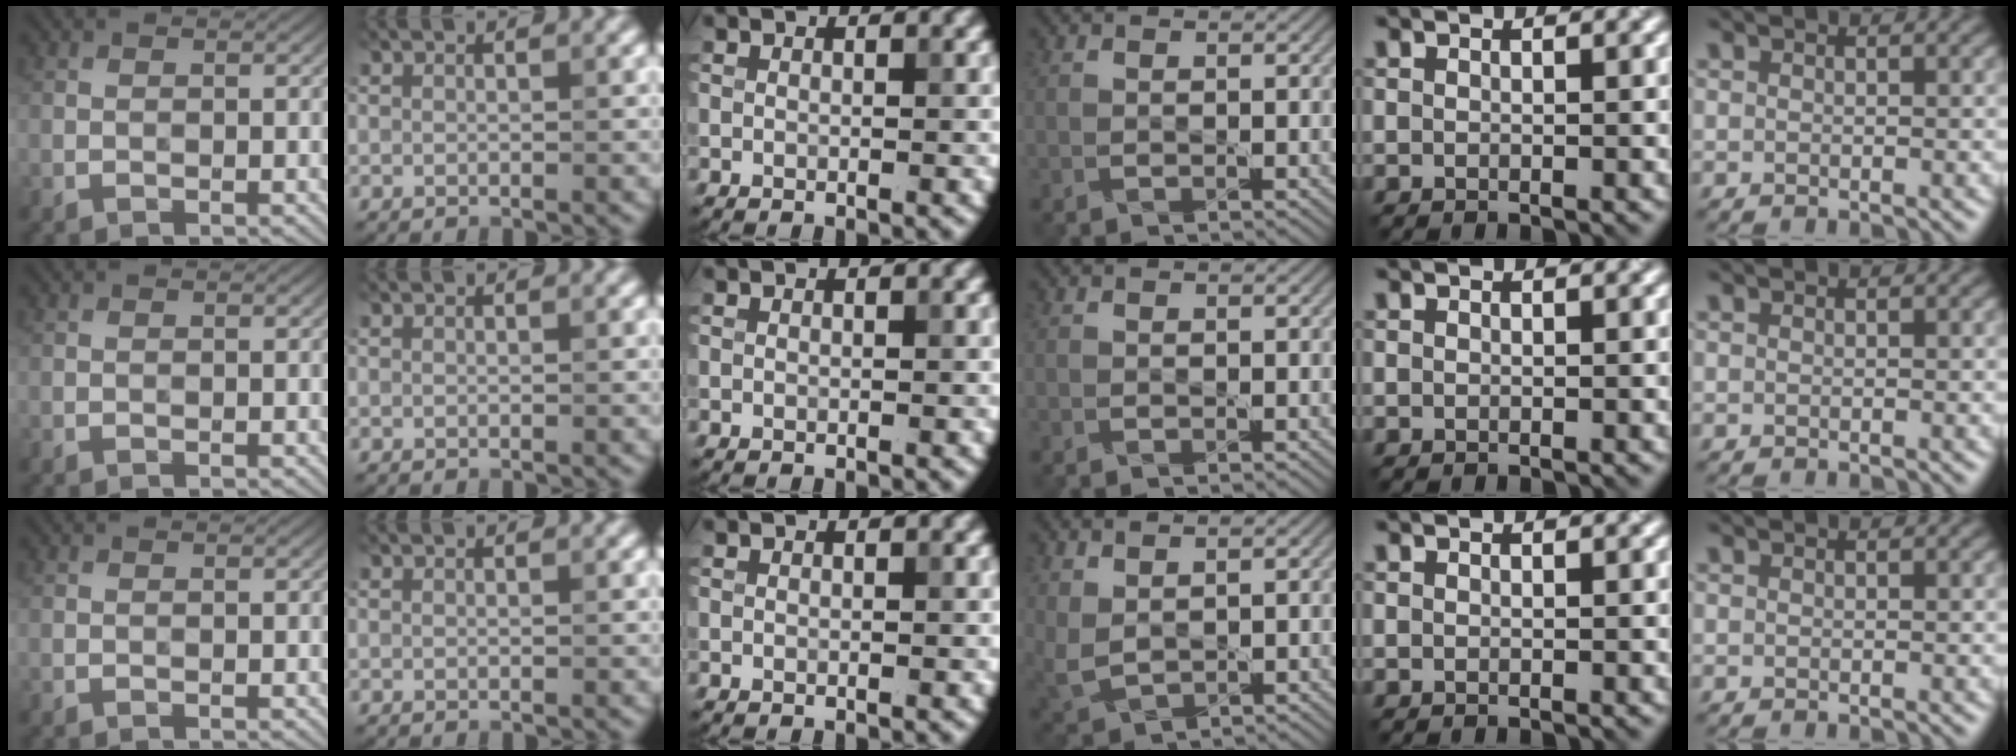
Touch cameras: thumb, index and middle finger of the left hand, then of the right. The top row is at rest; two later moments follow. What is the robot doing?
{"motion": "pour", "object": "kettle"}